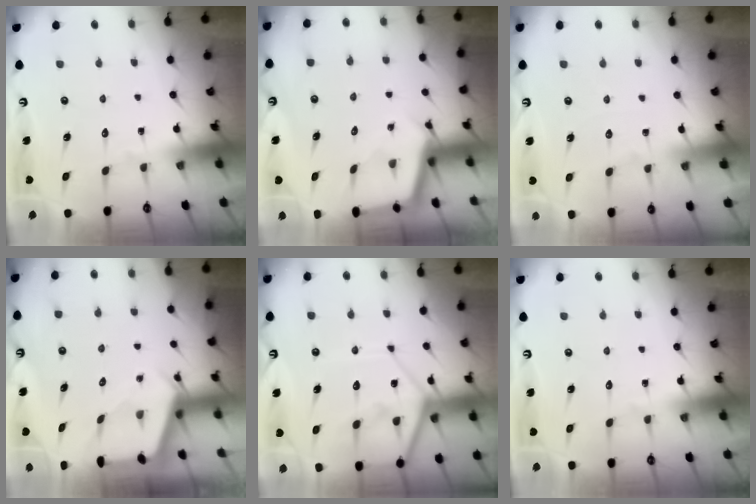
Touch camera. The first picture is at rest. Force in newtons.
{"total": 2.5, "press": 2.5, "slide": 0.1}
{"total": 1.9, "press": 1.8, "slide": 0.4}
{"total": 2.5, "press": 2.5, "slide": 0.2}
{"total": 11.6, "press": 11.6, "slide": 1.1}
{"total": 0.0}